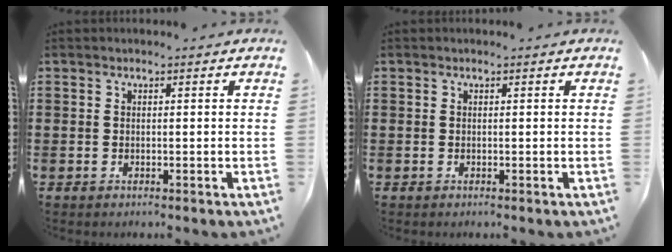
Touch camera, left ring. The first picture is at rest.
{"total": 0.0}